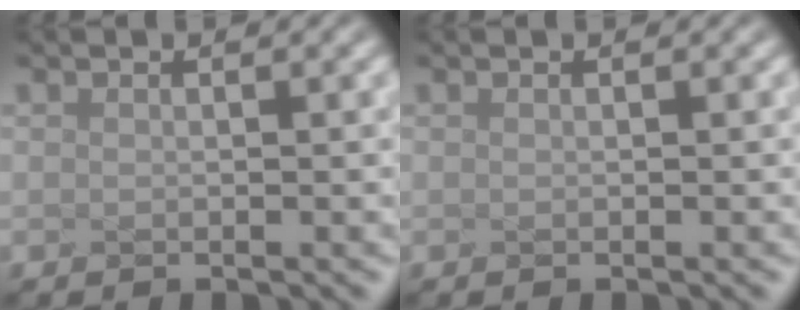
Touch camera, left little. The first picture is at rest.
{"total": 0.0}